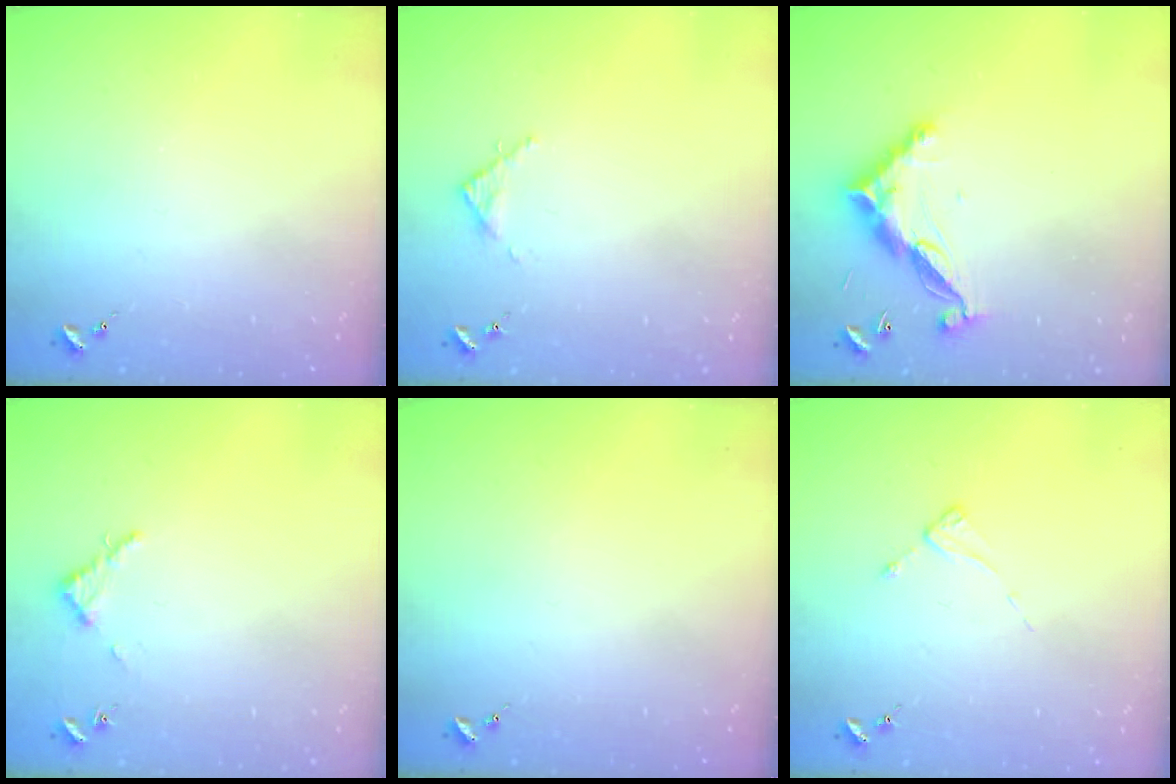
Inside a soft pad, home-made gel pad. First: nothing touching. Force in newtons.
{"total": 2.8, "press": 2.8, "slide": 0.4}
{"total": 12.8, "press": 12.8, "slide": 0.4}
{"total": 2.8, "press": 2.8, "slide": 0.3}
{"total": 0.0}
{"total": 2.4, "press": 2.4, "slide": 0.3}